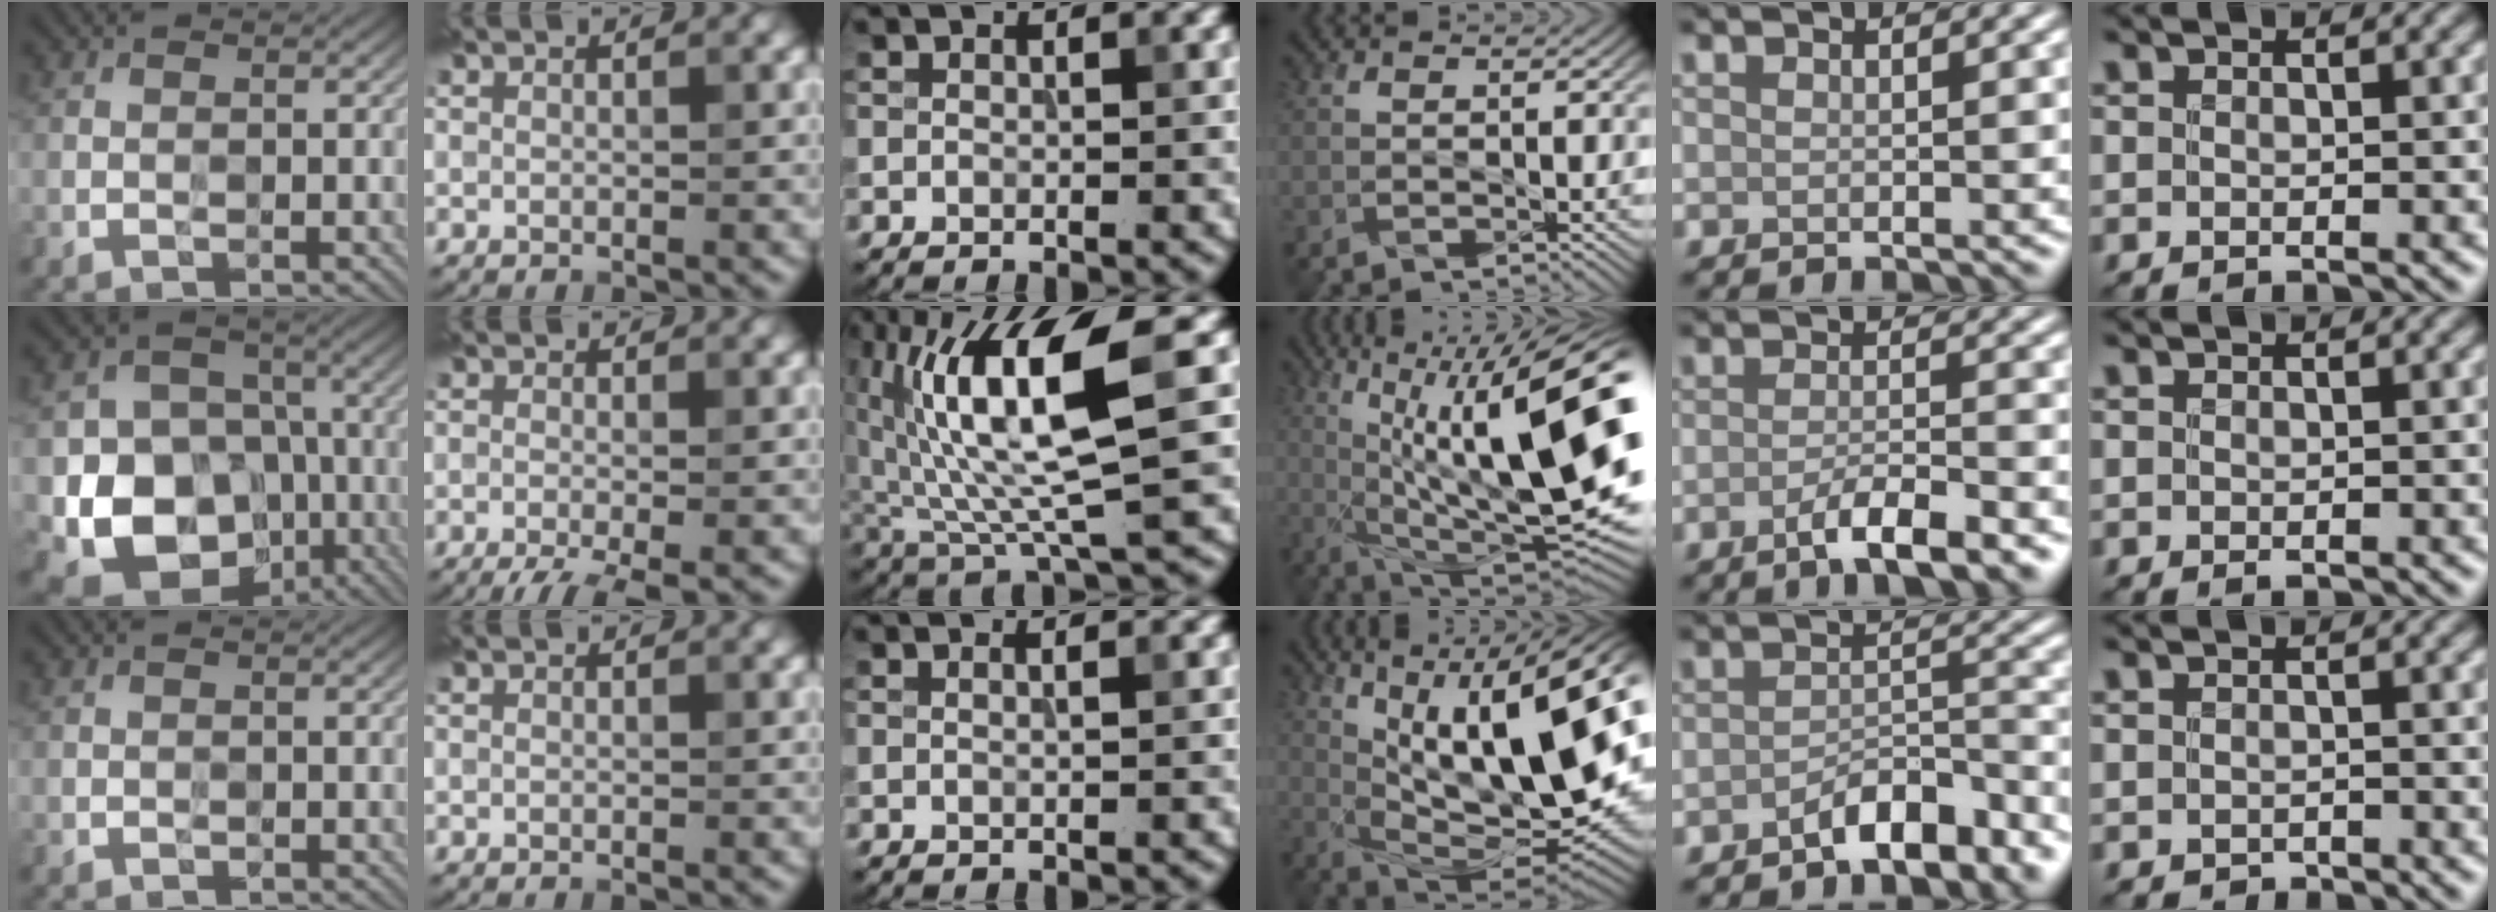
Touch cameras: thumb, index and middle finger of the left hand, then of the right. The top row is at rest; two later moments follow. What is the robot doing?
{"motion": "wipe", "object": "measuring cup"}